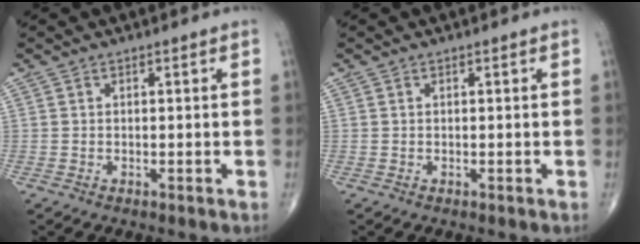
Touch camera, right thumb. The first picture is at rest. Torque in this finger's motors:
{"motor_torque": [0.06, -0.09, -0.17, -0.06, 0.04]}